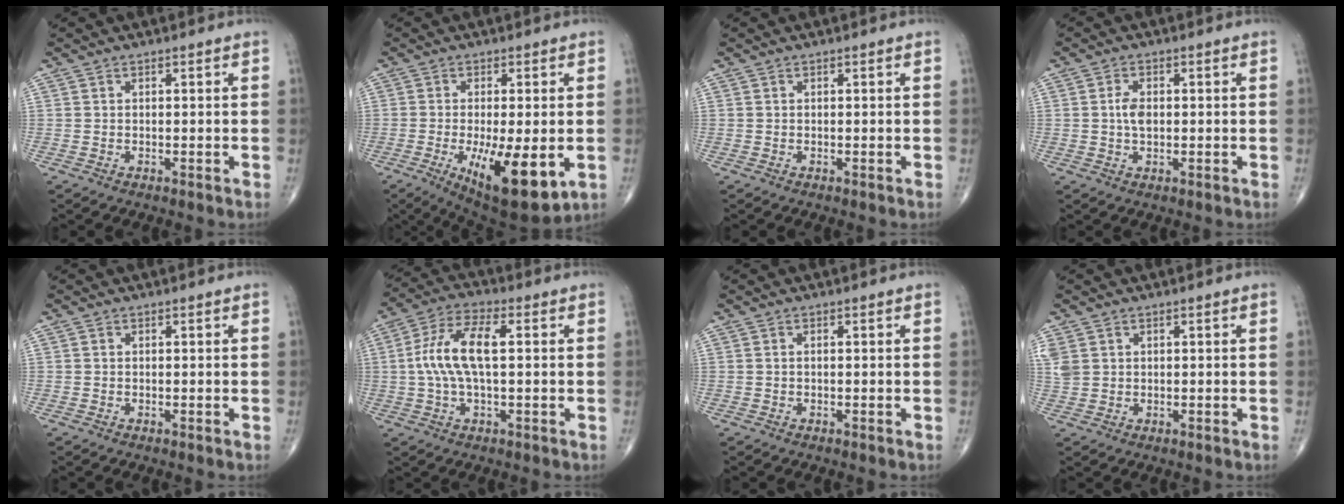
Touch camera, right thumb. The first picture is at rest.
{"total": 14.3, "force": [-3.8, 4.7, 12.9], "torque": [-0.203, -0.023, -0.044]}
{"total": 0.0}
{"total": 3.3, "force": [0.2, 2.0, 2.7], "torque": [-0.050, 0.002, 0.002]}
{"total": 0.0}
{"total": 11.0, "force": [0.9, 4.4, 10.1], "torque": [-0.216, 0.024, 0.012]}
{"total": 0.0}
{"total": 4.5, "force": [1.3, 3.6, 2.3], "torque": [-0.062, 0.007, 0.038]}